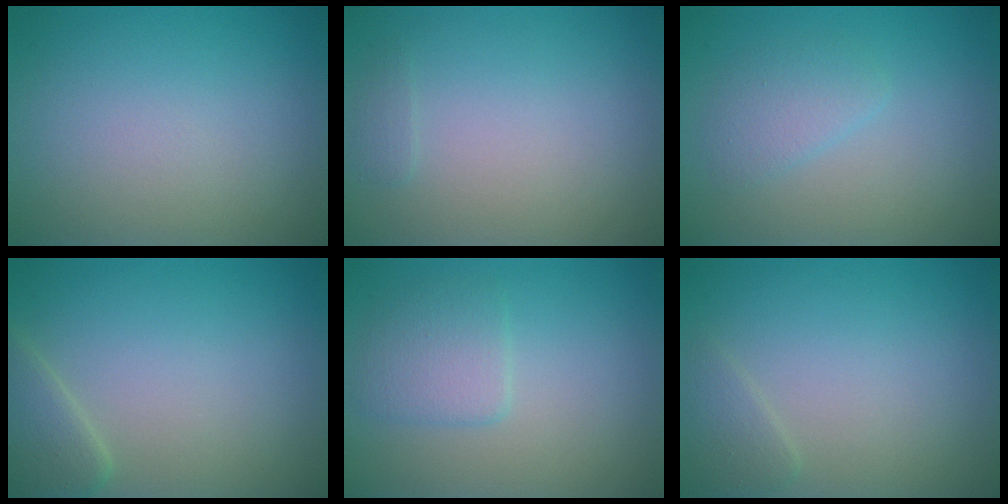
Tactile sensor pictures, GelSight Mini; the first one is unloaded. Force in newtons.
{"total": 0.7, "press": 0.7, "slide": 0.1}
{"total": 1.8, "press": 1.8, "slide": 0.1}
{"total": 2.6, "press": 2.6, "slide": 0.2}
{"total": 2.5, "press": 2.5, "slide": 0.1}
{"total": 1.3, "press": 1.3, "slide": 0.1}